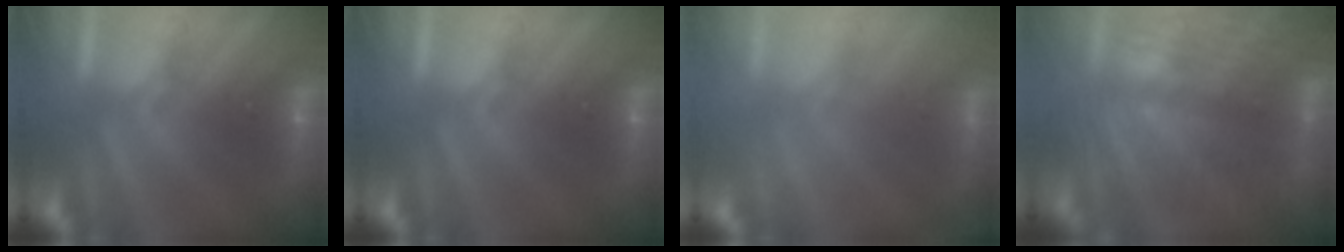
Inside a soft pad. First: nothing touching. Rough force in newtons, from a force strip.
{"total": 0.0}
{"total": 2.0}
{"total": 8.7}